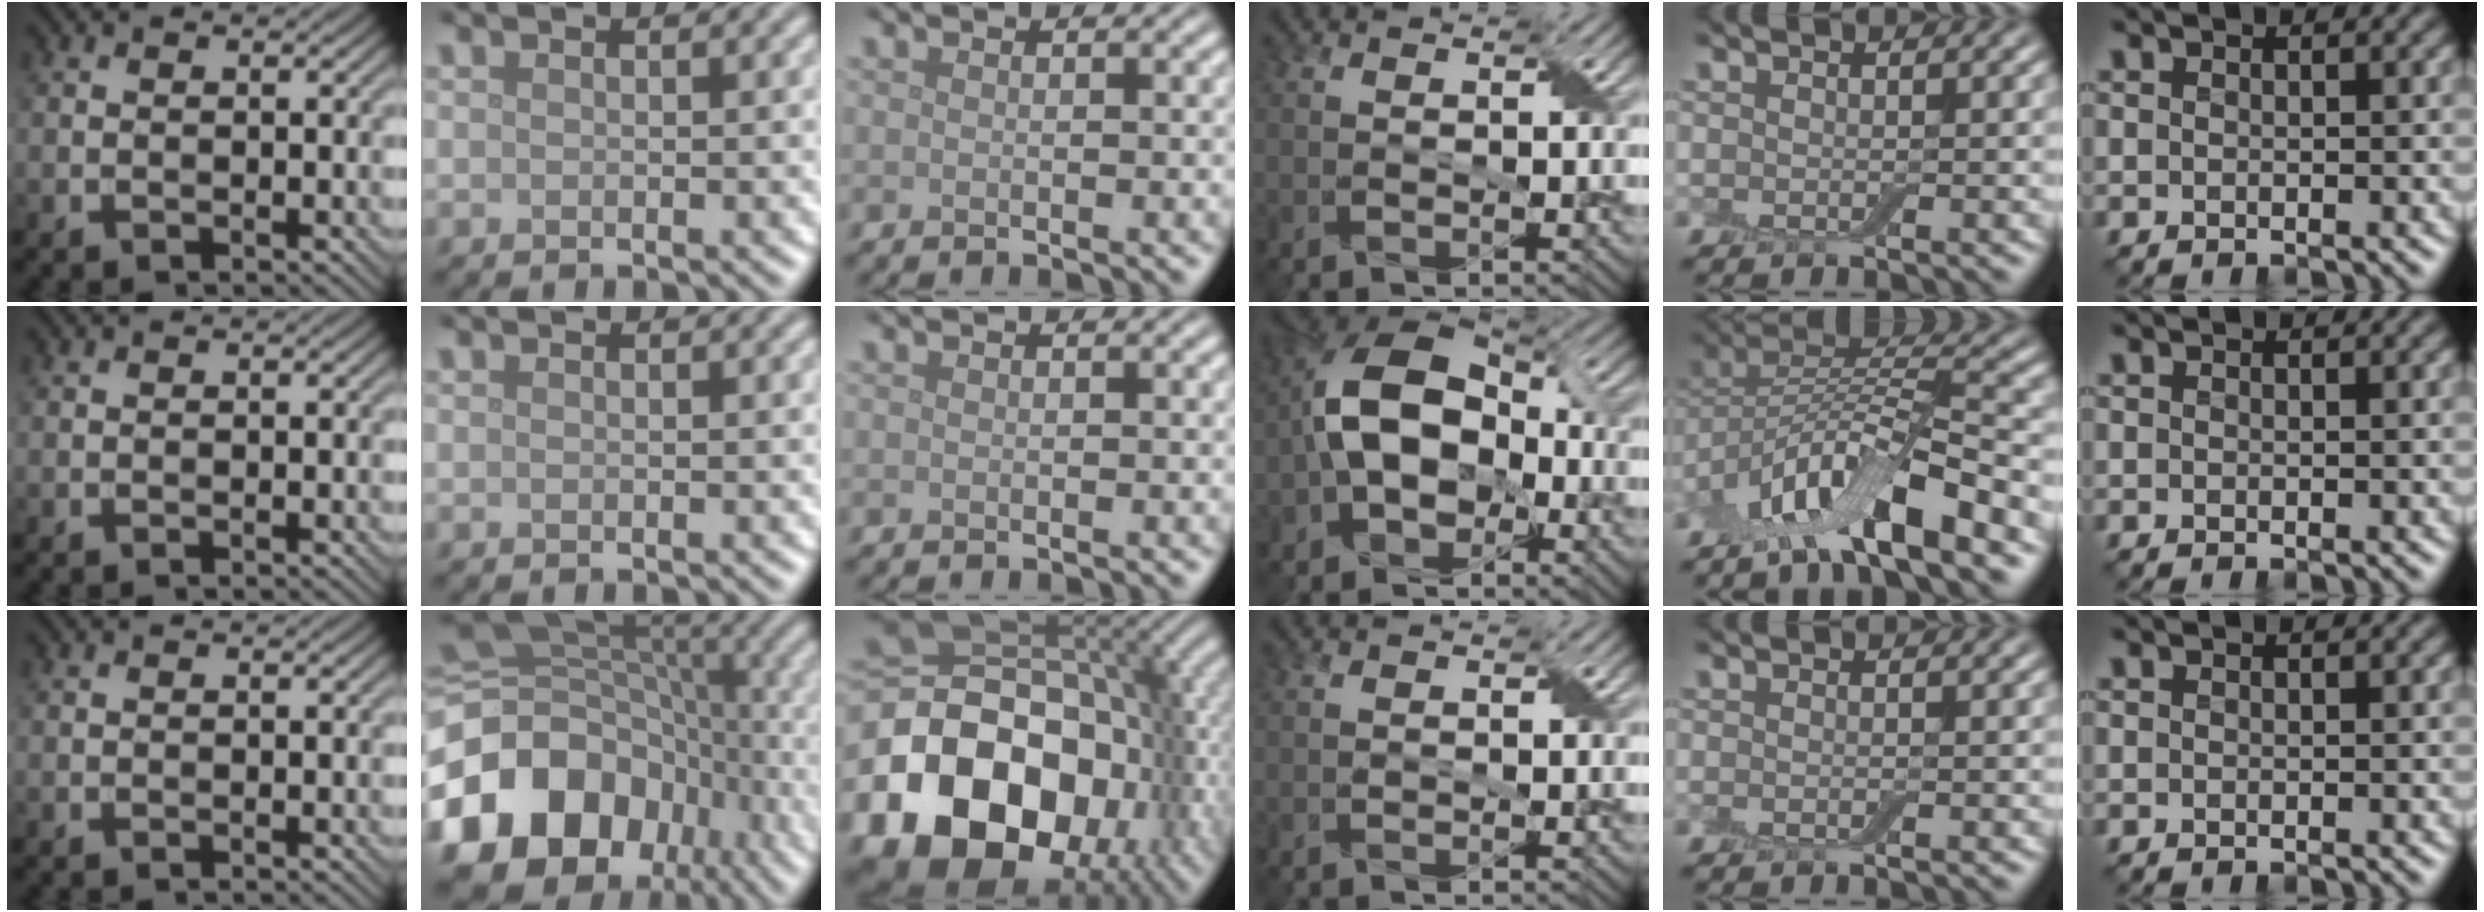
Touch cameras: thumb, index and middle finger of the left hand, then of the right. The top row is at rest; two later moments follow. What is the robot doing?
{"motion": "fold", "object": "cloth"}